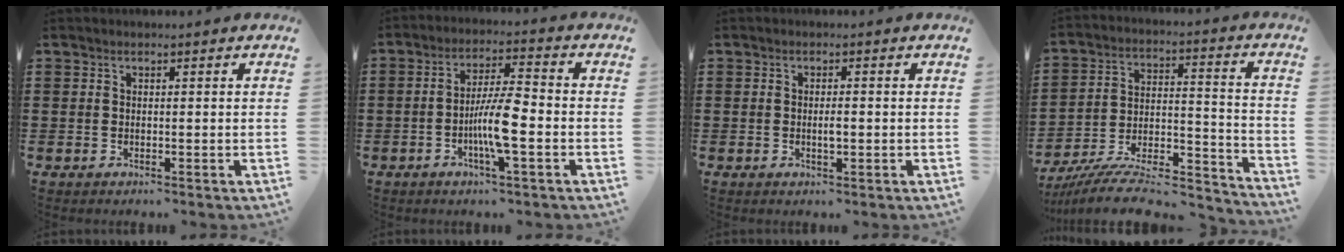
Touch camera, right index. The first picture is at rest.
{"total": 7.4, "force": [-1.9, 1.2, 7.0], "torque": [-0.140, -0.004, -0.041]}
{"total": 1.6, "force": [-0.2, 0.4, 1.6], "torque": [-0.030, 0.001, -0.003]}
{"total": 9.8, "force": [-8.7, 2.3, 4.0], "torque": [-0.064, 0.012, -0.167]}